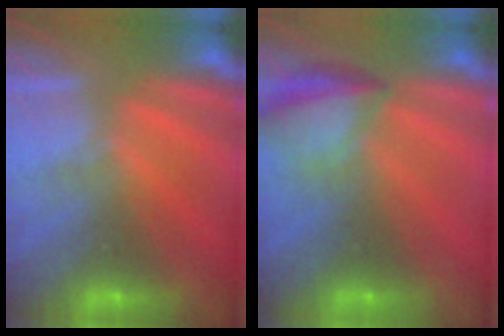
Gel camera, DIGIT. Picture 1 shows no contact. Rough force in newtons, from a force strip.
{"total": 7.1}